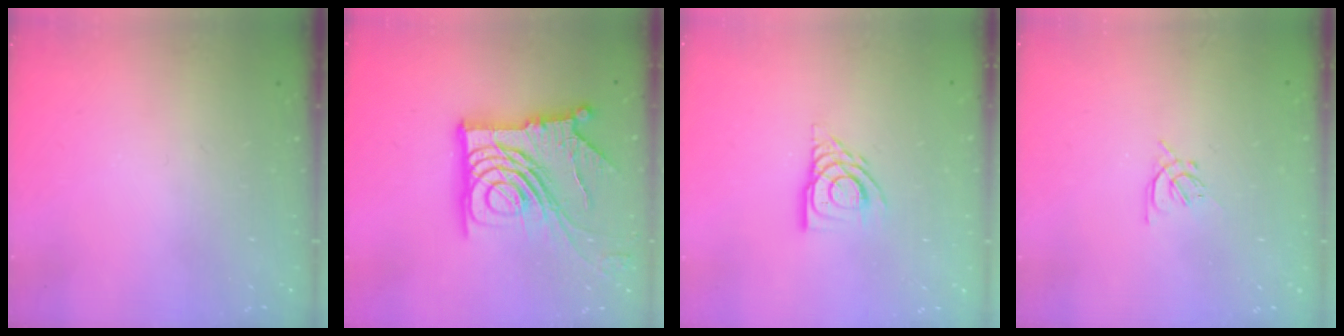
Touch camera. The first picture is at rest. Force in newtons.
{"total": 20.3, "press": 20.2, "slide": 2.3}
{"total": 10.5, "press": 10.4, "slide": 1.3}
{"total": 2.0, "press": 1.9, "slide": 0.5}